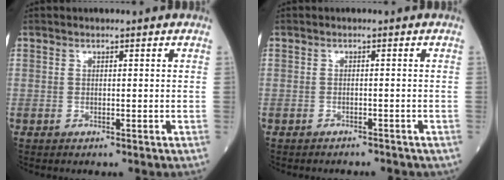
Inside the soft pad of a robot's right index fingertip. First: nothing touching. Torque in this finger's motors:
{"motor_torque": [0.67, -0.85, 0.04, 0.01]}